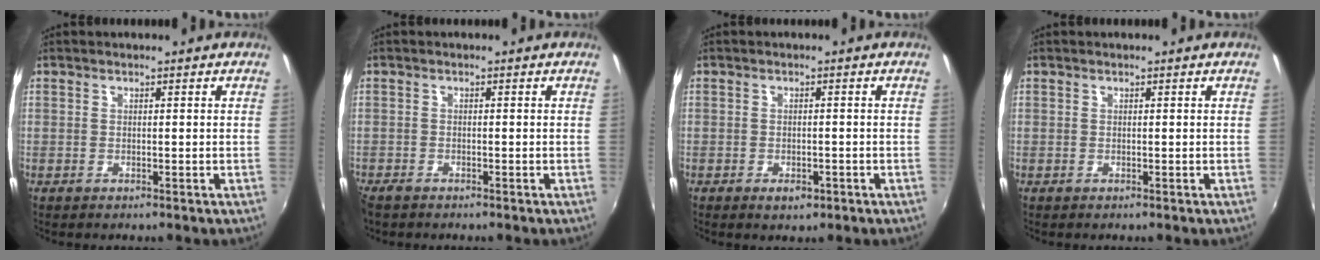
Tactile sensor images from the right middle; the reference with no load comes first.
{"total": 1.9, "force": [-1.6, 0.7, 0.6], "torque": [-0.016, -0.009, -0.033]}
{"total": 2.6, "force": [-1.4, 1.5, 1.6], "torque": [-0.033, -0.004, -0.019]}
{"total": 0.0}